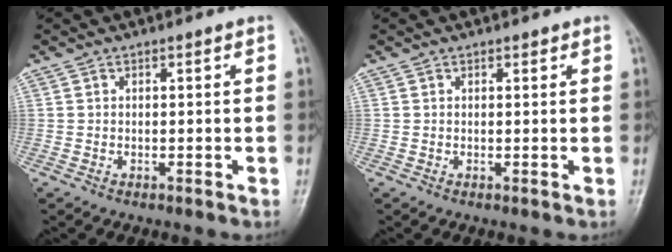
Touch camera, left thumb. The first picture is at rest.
{"total": 0.9, "force": [0.7, 0.5, 0.4], "torque": [0.002, -0.003, 0.005]}